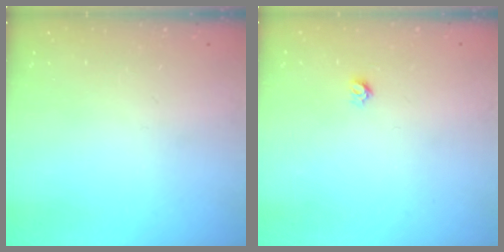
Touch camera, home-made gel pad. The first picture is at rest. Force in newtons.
{"total": 3.6, "press": 3.6, "slide": 0.3}